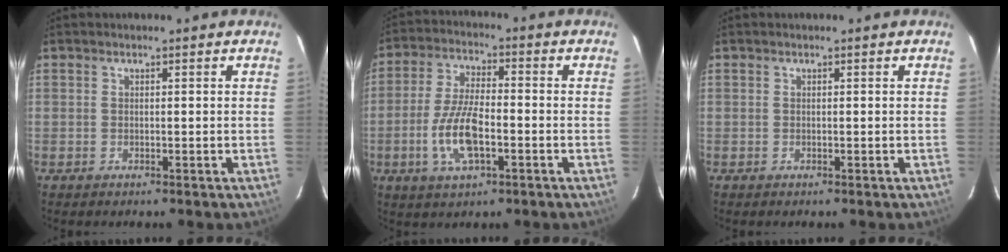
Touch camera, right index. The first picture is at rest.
{"total": 10.2, "force": [-3.2, 3.7, 8.9], "torque": [-0.185, 0.001, -0.061]}
{"total": 0.0}